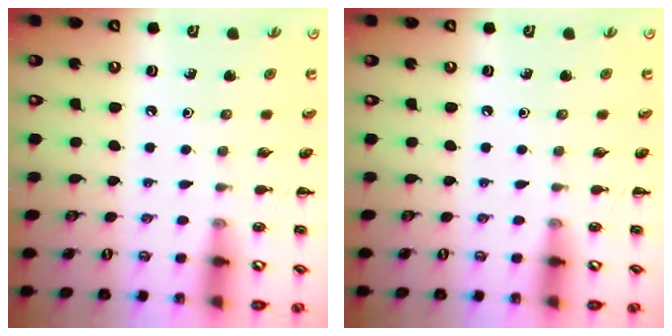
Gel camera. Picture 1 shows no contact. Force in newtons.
{"total": 0.0}